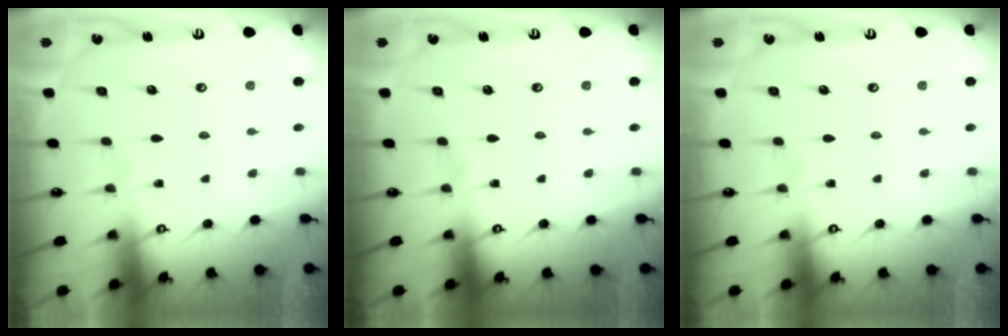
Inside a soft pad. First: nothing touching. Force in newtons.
{"total": 0.0}
{"total": 0.0}